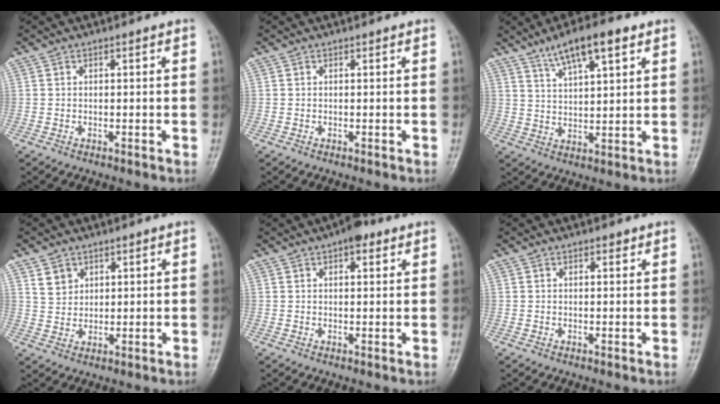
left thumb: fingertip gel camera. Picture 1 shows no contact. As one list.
[{"total": 0.0}, {"total": 9.9, "force": [5.9, 2.8, 7.4], "torque": [-0.119, -0.015, 0.104]}, {"total": 3.7, "force": [2.3, 2.8, 1.0], "torque": [-0.001, -0.016, 0.048]}, {"total": 4.4, "force": [2.5, 2.0, 3.1], "torque": [-0.029, -0.004, 0.029]}, {"total": 1.2, "force": [0.8, 0.5, 0.7], "torque": [-0.005, -0.003, 0.010]}]